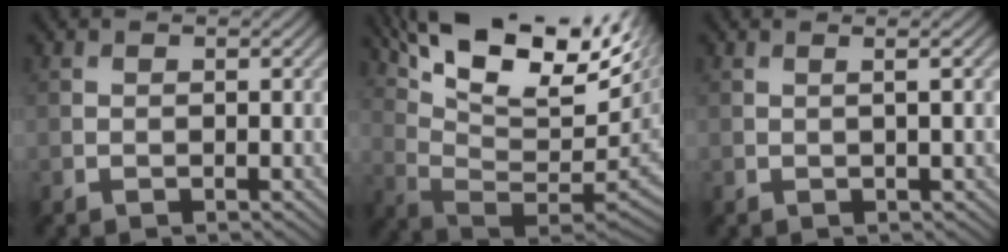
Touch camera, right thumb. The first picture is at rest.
{"total": 18.8, "force": [9.6, 6.8, 14.7], "torque": [-0.251, 0.024, 0.151]}
{"total": 2.1, "force": [0.3, 0.4, 2.1], "torque": [-0.028, 0.011, -0.003]}